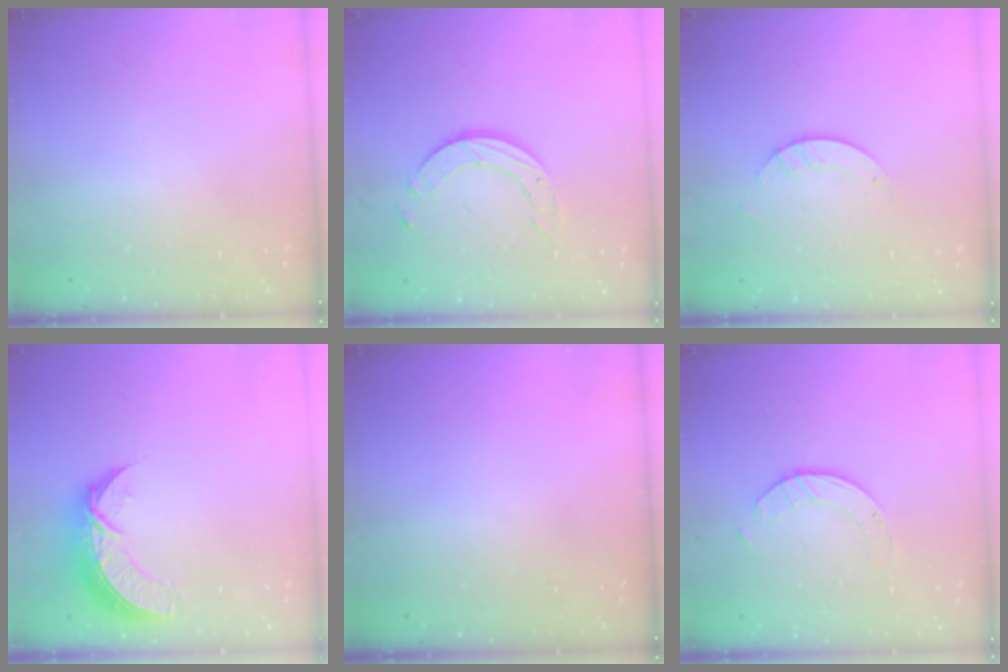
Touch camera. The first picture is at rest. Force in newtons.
{"total": 9.0, "press": 9.0, "slide": 0.8}
{"total": 2.9, "press": 2.9, "slide": 0.3}
{"total": 9.2, "press": 9.2, "slide": 0.6}
{"total": 0.0}
{"total": 2.7, "press": 2.7, "slide": 0.3}